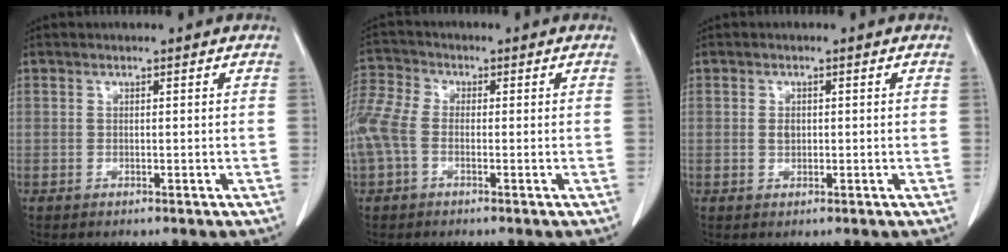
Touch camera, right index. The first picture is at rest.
{"total": 11.6, "force": [-1.6, 8.0, 8.2], "torque": [-0.242, 0.021, -0.032]}
{"total": 1.2, "force": [0.0, 0.9, 0.9], "torque": [-0.018, 0.001, 0.002]}